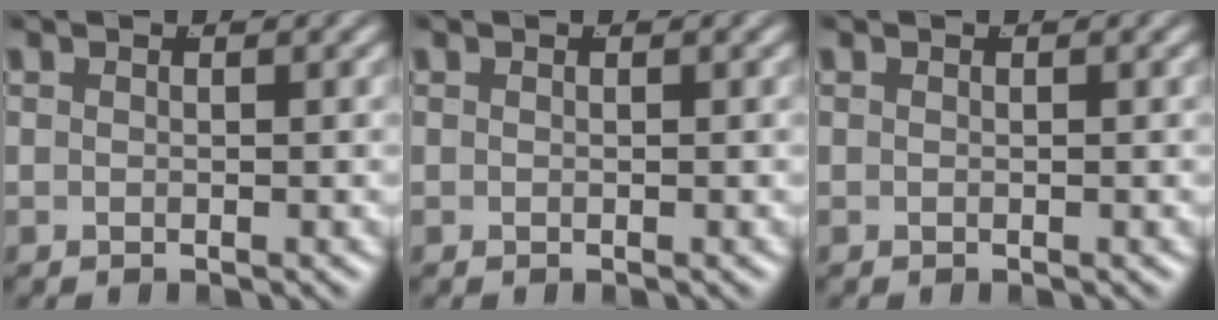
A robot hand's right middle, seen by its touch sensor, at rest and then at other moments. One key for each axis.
{"total": 0.0}
{"total": 0.0}